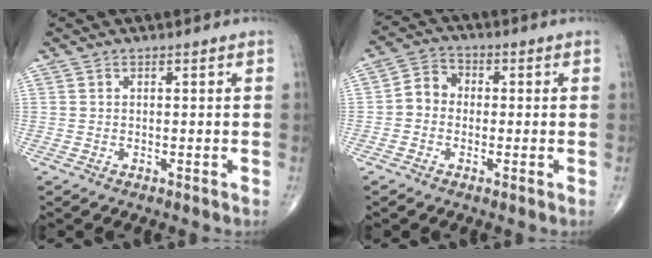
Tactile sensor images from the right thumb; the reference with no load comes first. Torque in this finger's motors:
{"motor_torque": [0.62, 0.55, 0.36, -0.18, 0.00]}